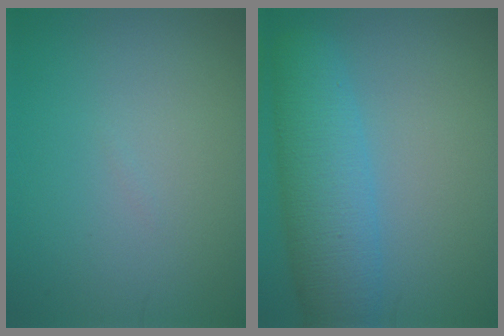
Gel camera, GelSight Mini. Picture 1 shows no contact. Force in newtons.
{"total": 6.3, "press": 6.3, "slide": 0.4}